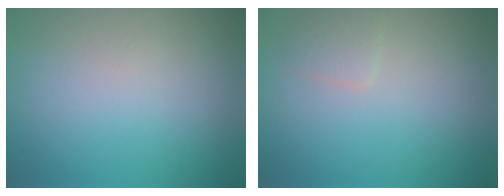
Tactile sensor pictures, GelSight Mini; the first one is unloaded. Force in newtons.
{"total": 1.2, "press": 1.2, "slide": 0.0}